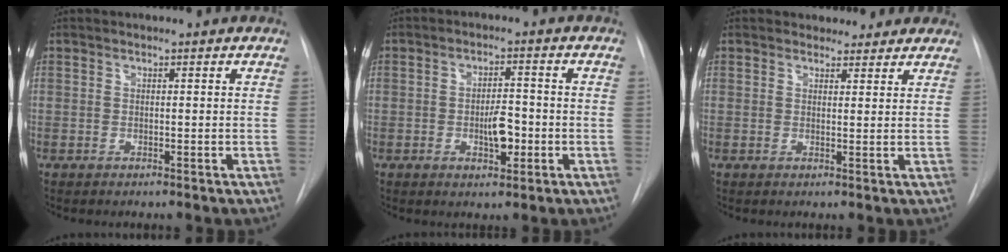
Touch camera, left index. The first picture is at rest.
{"total": 4.8, "force": [-1.5, 2.0, 4.1], "torque": [-0.063, 0.001, -0.020]}
{"total": 4.3, "force": [3.7, 2.1, 0.1], "torque": [0.012, 0.001, 0.034]}